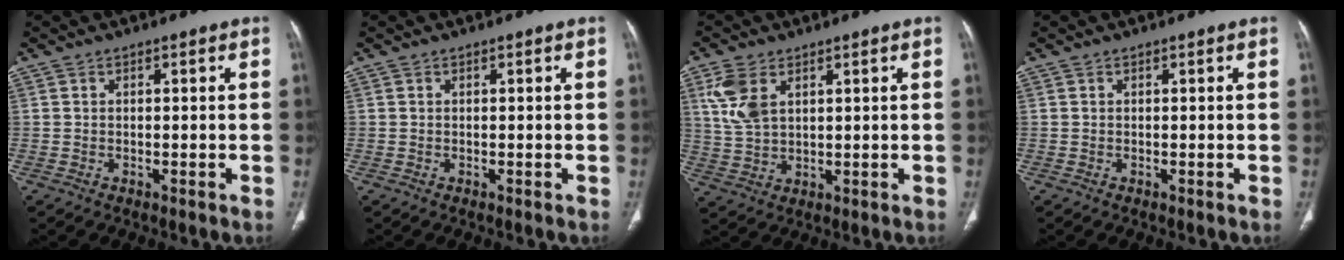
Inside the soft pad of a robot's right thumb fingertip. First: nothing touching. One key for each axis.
{"total": 0.0}
{"total": 7.4, "fx": 3.1, "fy": 4.2, "fz": 5.2, "tx": -0.112, "ty": -0.004, "tz": 0.072}
{"total": 0.0}